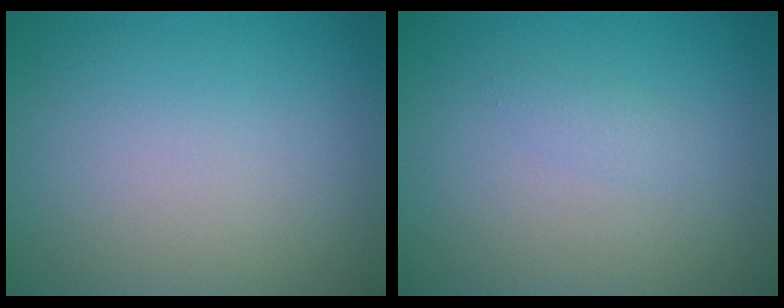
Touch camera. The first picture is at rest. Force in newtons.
{"total": 0.9, "press": 0.9, "slide": 0.0}